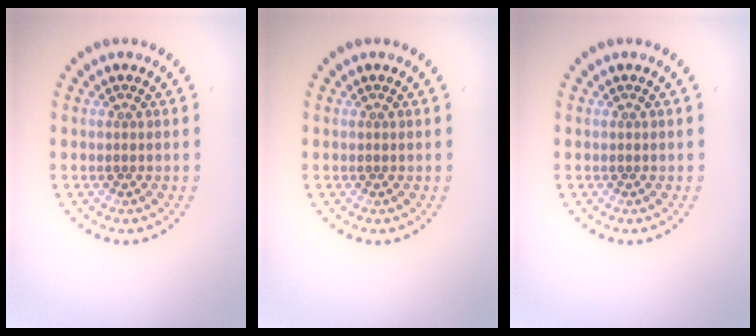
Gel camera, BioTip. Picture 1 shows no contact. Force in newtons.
{"total": 0.0}
{"total": 0.0}